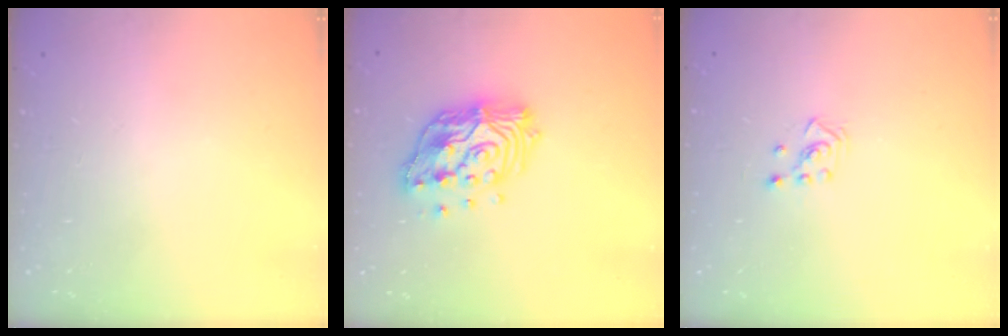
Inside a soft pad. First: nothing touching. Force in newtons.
{"total": 15.9, "press": 15.8, "slide": 1.5}
{"total": 2.3, "press": 2.2, "slide": 0.8}